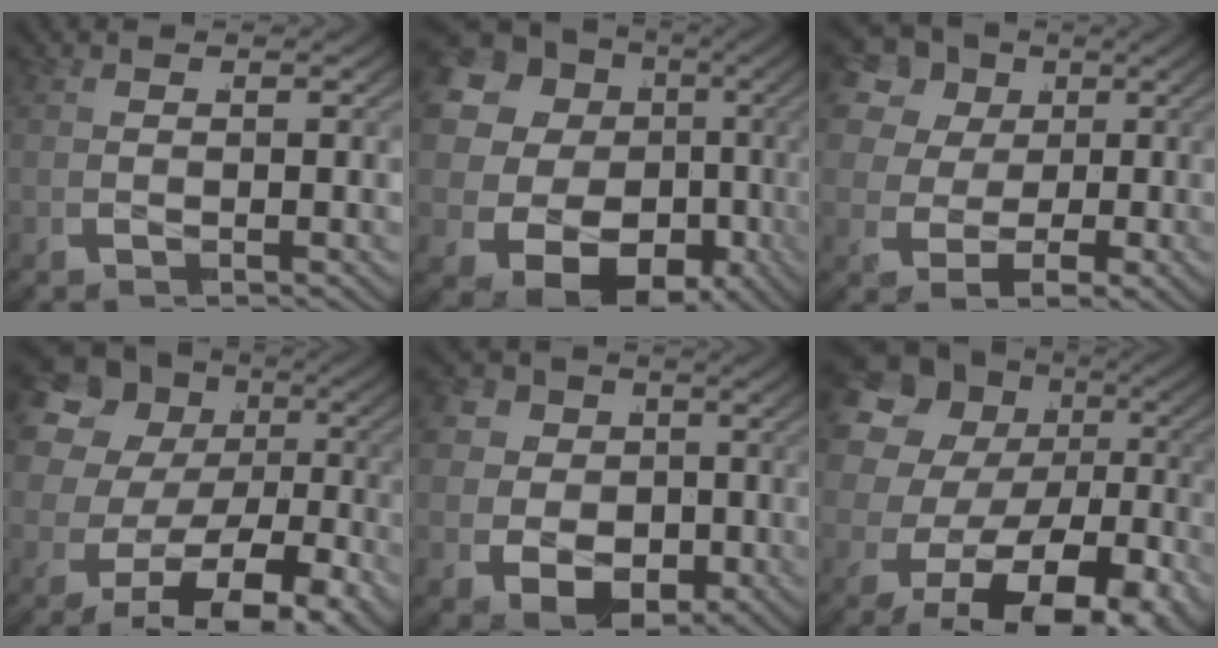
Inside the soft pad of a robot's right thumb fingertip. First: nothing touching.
{"total": 19.5, "force": [-0.2, 15.1, 12.3], "torque": [-0.285, -0.047, 0.010]}
{"total": 12.9, "force": [5.0, 9.9, 6.6], "torque": [-0.137, 0.016, 0.064]}
{"total": 15.7, "force": [0.2, 11.4, 10.8], "torque": [-0.230, -0.028, 0.015]}
{"total": 13.7, "force": [0.3, 11.4, 7.6], "torque": [-0.164, -0.033, 0.005]}
{"total": 18.0, "force": [-0.7, 12.9, 12.5], "torque": [-0.259, -0.037, 0.006]}